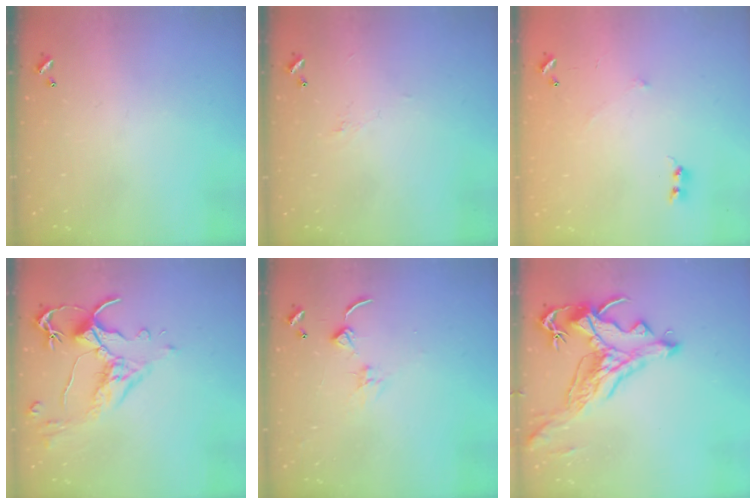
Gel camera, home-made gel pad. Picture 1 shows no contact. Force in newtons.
{"total": 1.6, "press": 1.5, "slide": 0.5}
{"total": 6.3, "press": 6.3, "slide": 0.4}
{"total": 2.5, "press": 2.1, "slide": 1.4}
{"total": 1.4, "press": 1.3, "slide": 0.3}
{"total": 2.2, "press": 1.7, "slide": 1.3}